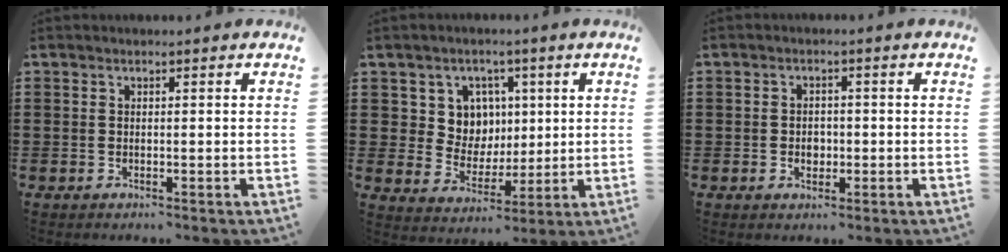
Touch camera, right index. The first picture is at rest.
{"total": 7.5, "force": [2.3, 6.7, 2.4], "torque": [-0.074, 0.013, 0.044]}
{"total": 2.1, "force": [-0.5, 1.6, 1.3], "torque": [-0.019, 0.001, -0.013]}